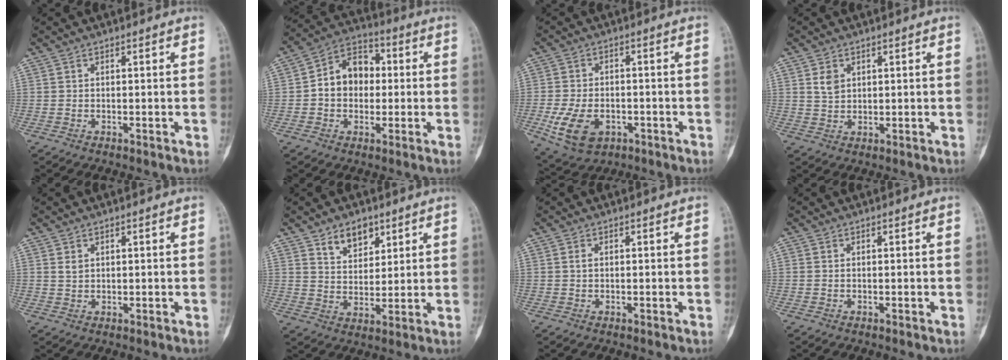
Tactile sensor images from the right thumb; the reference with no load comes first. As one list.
[{"total": 10.8, "force": [0.3, 8.3, 6.8], "torque": [-0.077, 0.031, -0.007]}, {"total": 10.2, "force": [-3.4, 6.7, 6.8], "torque": [-0.125, 0.008, -0.049]}, {"total": 3.0, "force": [1.1, 2.2, 1.6], "torque": [-0.016, -0.006, 0.024]}, {"total": 1.4, "force": [0.6, 1.0, 0.7], "torque": [-0.003, -0.004, 0.011]}, {"total": 6.9, "force": [4.4, 4.2, 3.2], "torque": [-0.024, -0.031, 0.079]}, {"total": 0.9, "force": [0.2, 0.6, 0.7], "torque": [-0.015, 0.003, 0.004]}, {"total": 0.0}]